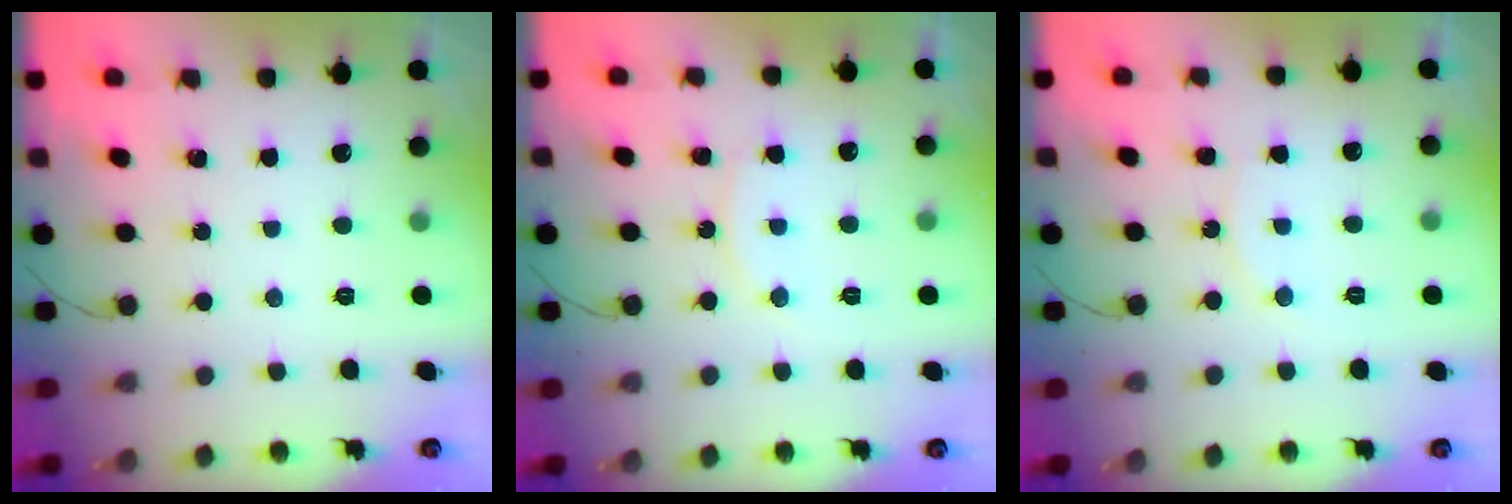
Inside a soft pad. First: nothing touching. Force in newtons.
{"total": 7.7, "press": 7.7, "slide": 0.5}
{"total": 6.3, "press": 6.3, "slide": 0.6}